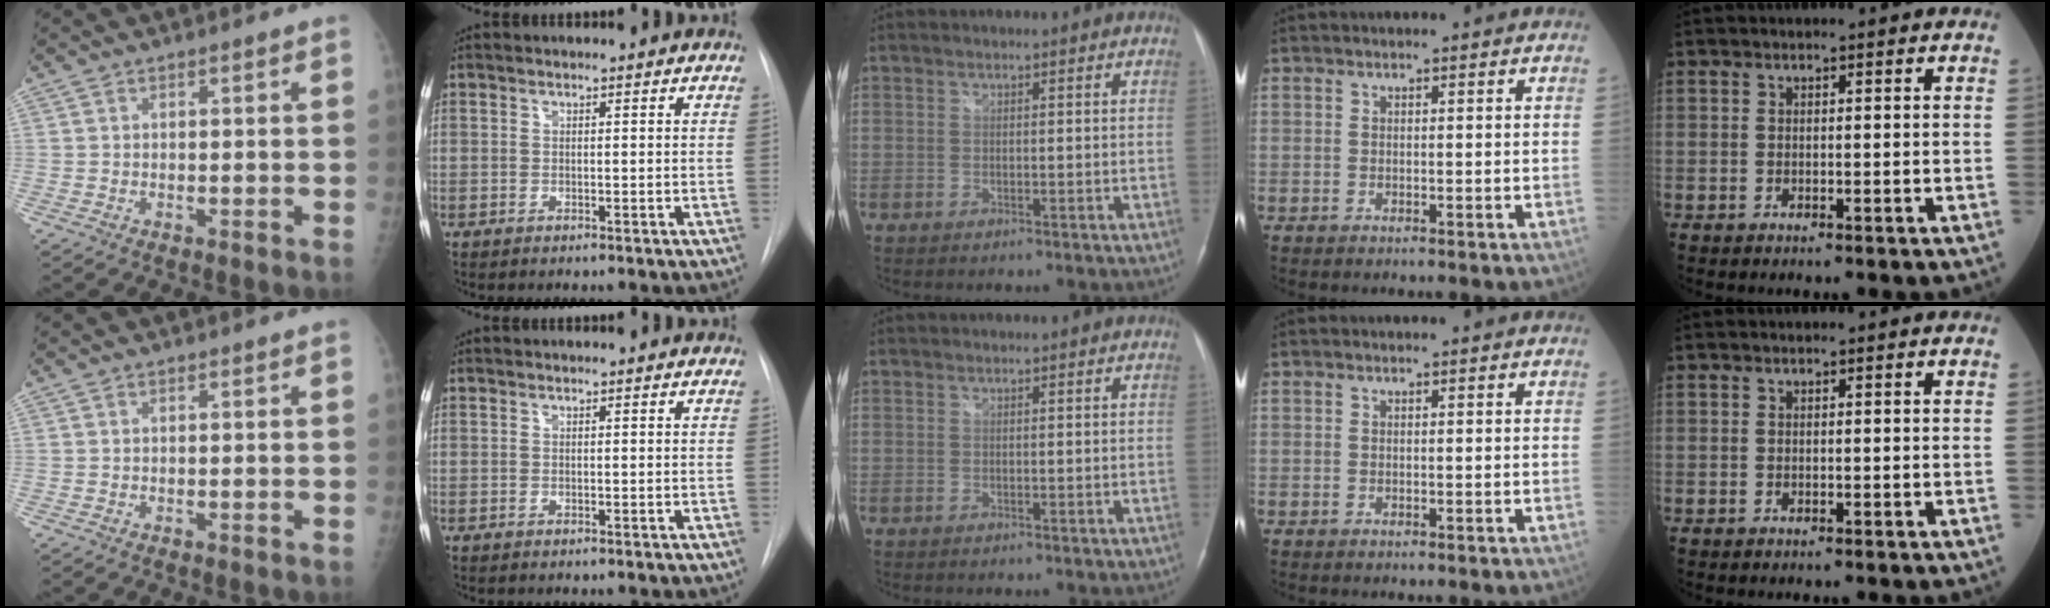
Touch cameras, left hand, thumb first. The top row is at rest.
{}